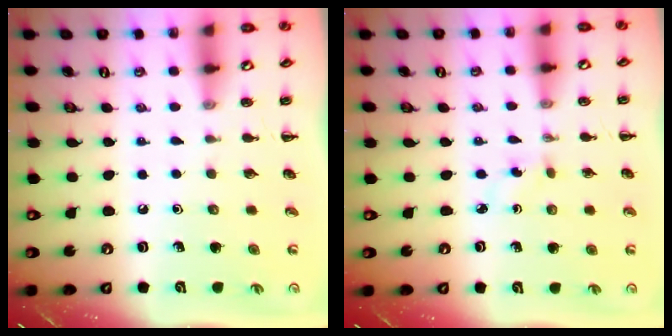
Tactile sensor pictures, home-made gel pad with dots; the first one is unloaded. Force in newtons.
{"total": 1.8, "press": 1.6, "slide": 0.7}